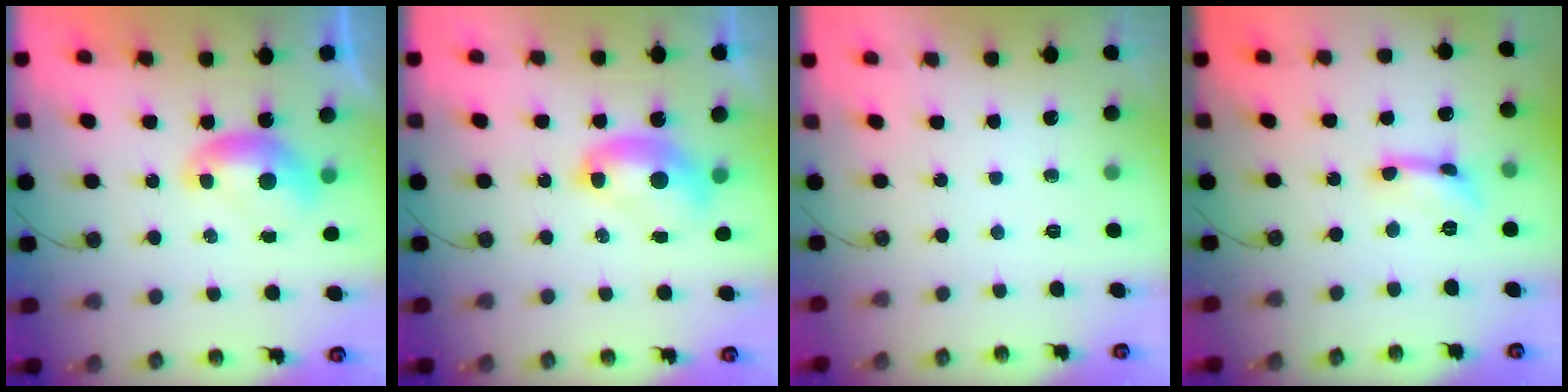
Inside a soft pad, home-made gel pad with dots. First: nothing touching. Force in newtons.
{"total": 2.7, "press": 2.7, "slide": 0.1}
{"total": 0.0}
{"total": 1.3, "press": 1.3, "slide": 0.2}